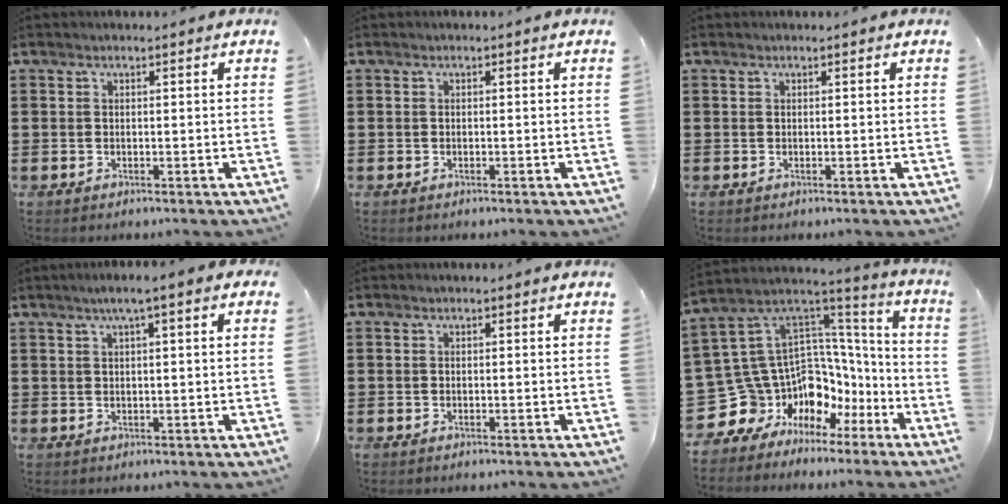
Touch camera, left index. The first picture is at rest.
{"total": 0.0}
{"total": 0.0}
{"total": 2.5, "force": [0.9, 0.0, 2.4], "torque": [-0.047, -0.002, 0.016]}
{"total": 0.0}
{"total": 11.8, "force": [-5.3, 10.1, 3.1], "torque": [-0.105, -0.034, -0.068]}